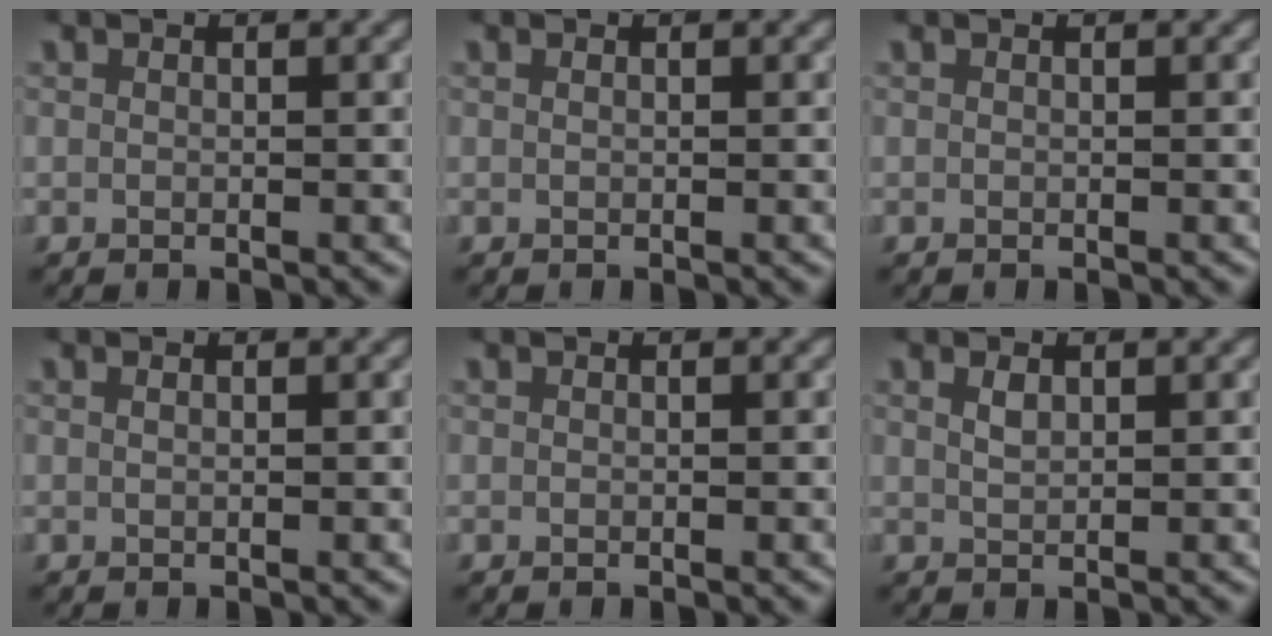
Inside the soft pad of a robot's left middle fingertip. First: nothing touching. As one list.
[{"total": 0.0}, {"total": 0.0}, {"total": 0.0}, {"total": 0.0}, {"total": 1.0, "force": [0.5, 0.4, 0.7], "torque": [-0.014, -0.003, 0.014]}]